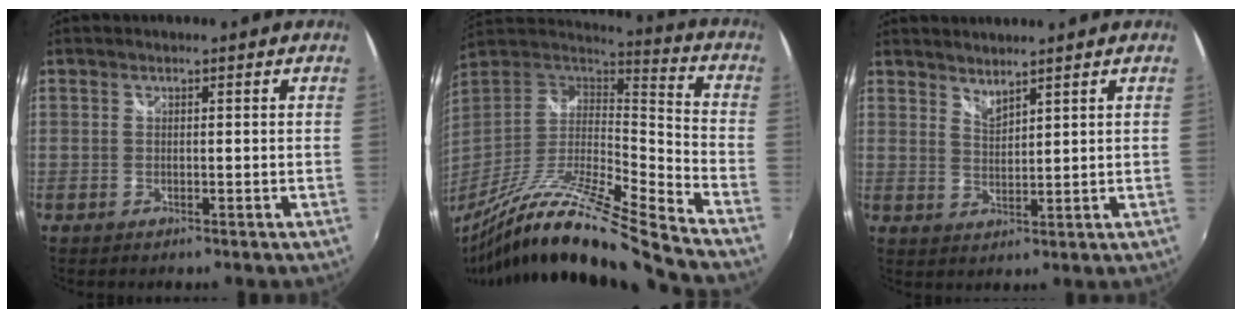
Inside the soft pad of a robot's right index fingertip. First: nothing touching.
{"total": 22.4, "force": [-17.2, 0.0, 14.4], "torque": [-0.246, -0.042, -0.306]}
{"total": 2.9, "force": [2.8, 0.2, 0.9], "torque": [-0.013, -0.004, 0.048]}